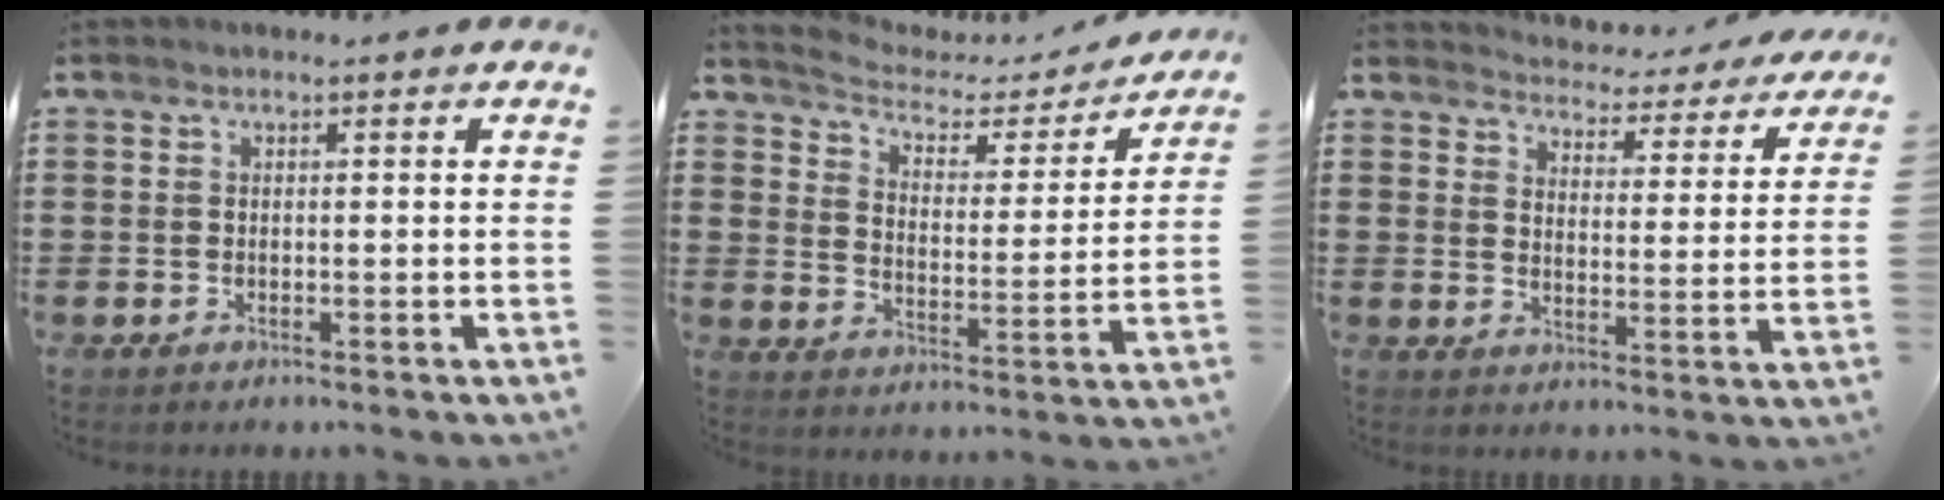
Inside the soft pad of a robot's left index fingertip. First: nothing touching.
{"total": 2.9, "force": [2.6, 1.0, 0.7], "torque": [-0.035, -0.024, 0.035]}
{"total": 3.5, "force": [3.5, 0.1, 0.0], "torque": [-0.025, -0.035, 0.055]}